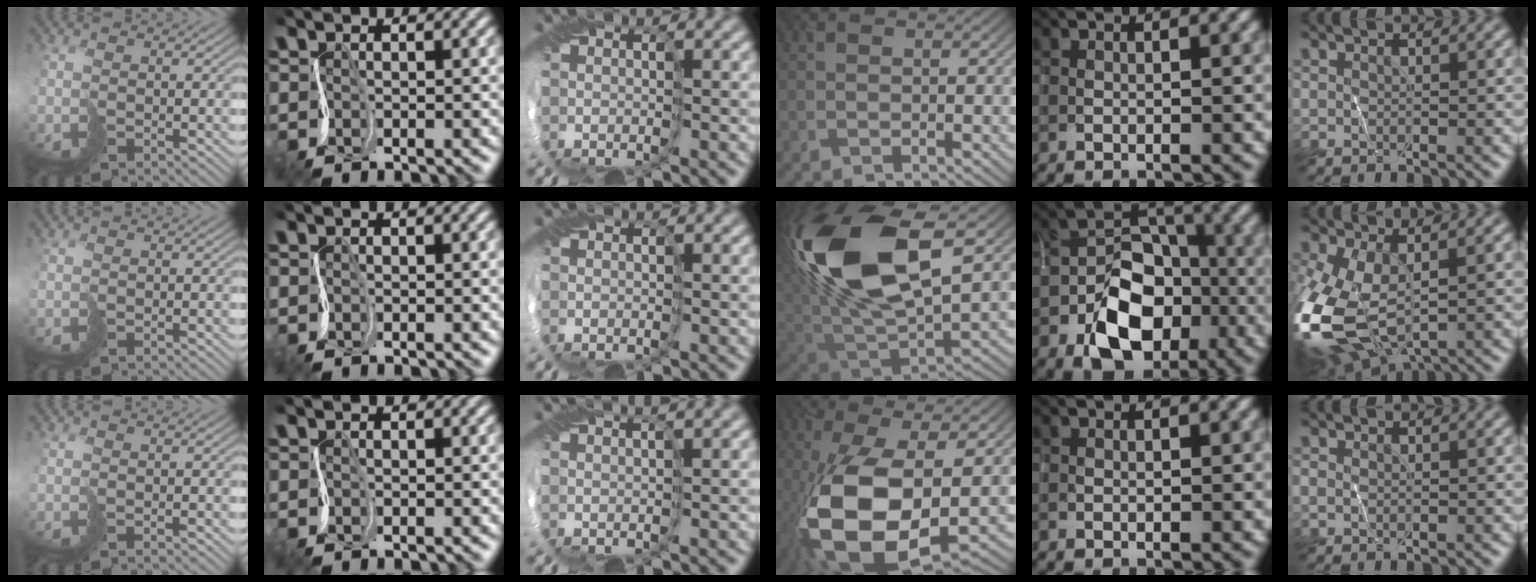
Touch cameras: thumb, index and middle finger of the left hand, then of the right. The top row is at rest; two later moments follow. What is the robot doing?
{"motion": "cut", "object": "receipt paper"}